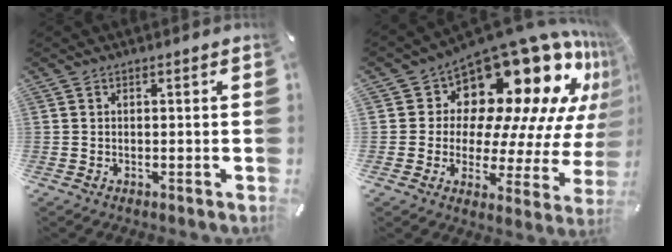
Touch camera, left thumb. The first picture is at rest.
{"total": 21.2, "force": [14.4, 10.6, 11.3], "torque": [-0.149, -0.142, 0.248]}